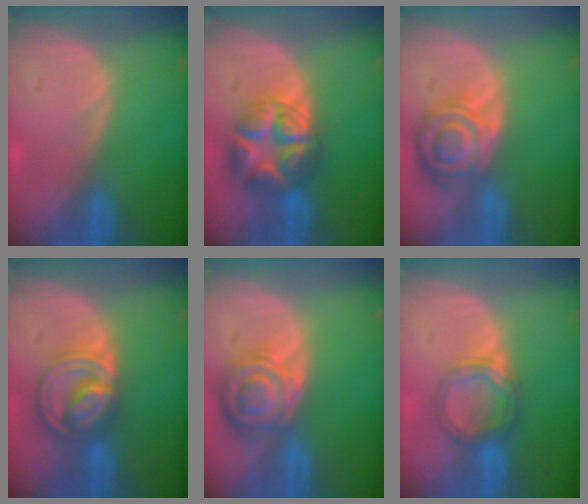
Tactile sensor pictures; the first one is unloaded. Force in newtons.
{"total": 8.9, "press": 8.9, "slide": 0.4}
{"total": 8.3, "press": 7.3, "slide": 4.0}
{"total": 8.8, "press": 7.4, "slide": 4.6}
{"total": 8.3, "press": 7.3, "slide": 4.0}
{"total": 5.3, "press": 5.0, "slide": 1.9}